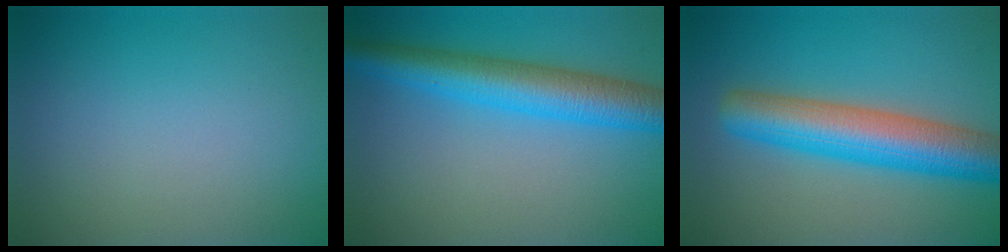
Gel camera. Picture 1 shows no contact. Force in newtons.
{"total": 6.7, "press": 6.7, "slide": 0.1}
{"total": 8.4, "press": 8.4, "slide": 0.3}